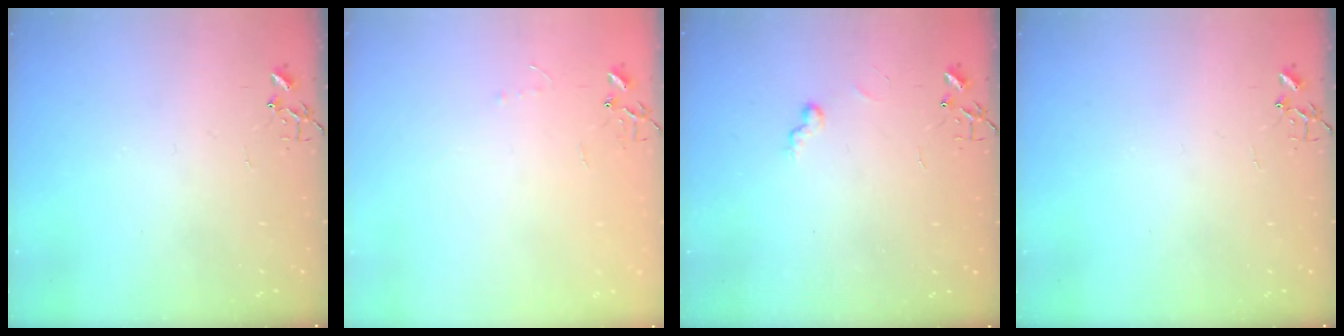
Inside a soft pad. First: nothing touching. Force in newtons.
{"total": 3.4, "press": 3.4, "slide": 0.5}
{"total": 6.2, "press": 6.2, "slide": 0.5}
{"total": 0.0}